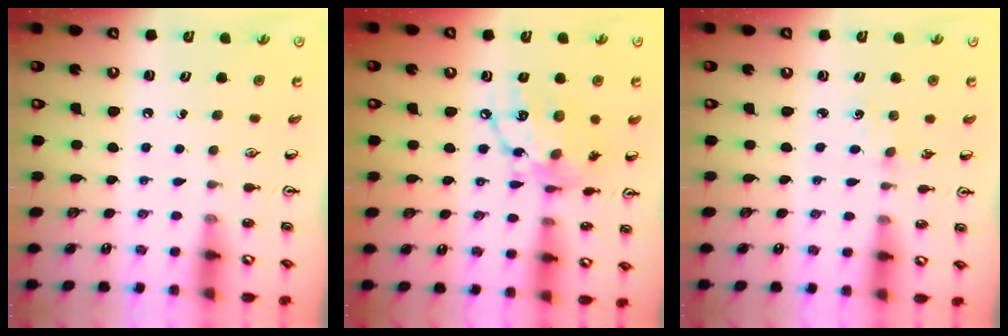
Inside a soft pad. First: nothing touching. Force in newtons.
{"total": 14.1, "press": 14.0, "slide": 1.1}
{"total": 1.2, "press": 1.2, "slide": 0.3}